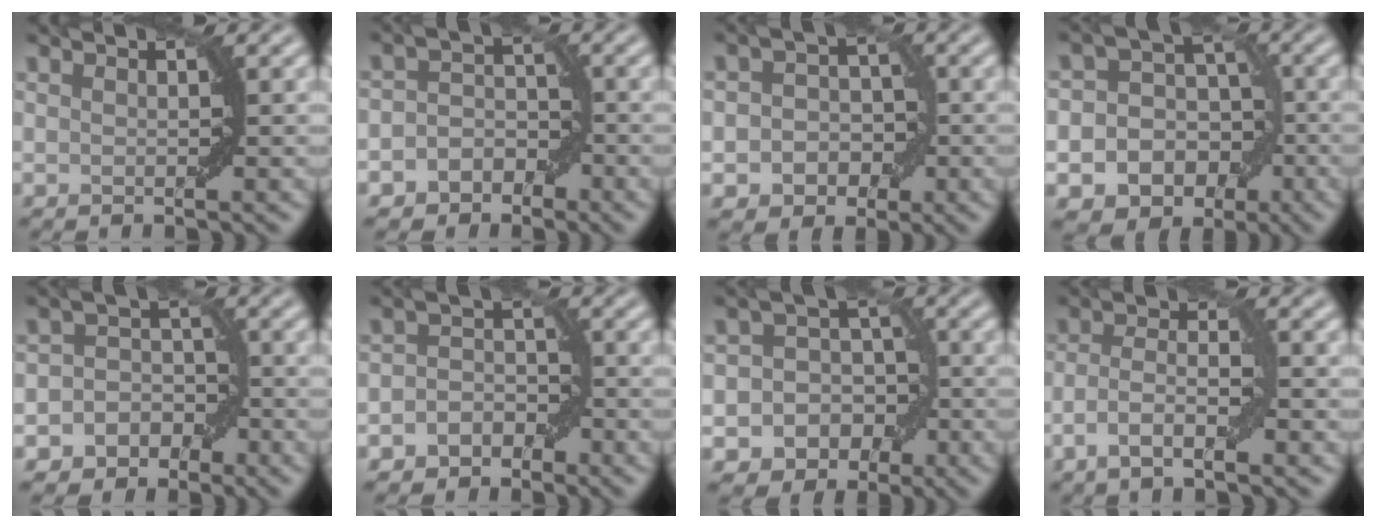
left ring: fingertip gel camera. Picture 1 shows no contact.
{"total": 3.9, "force": [-2.2, 3.1, 1.0], "torque": [0.023, 0.013, -0.049]}
{"total": 4.1, "force": [-1.2, 3.4, 1.9], "torque": [0.003, 0.000, -0.028]}
{"total": 11.4, "force": [-4.4, 9.9, 3.5], "torque": [-0.044, -0.009, -0.084]}
{"total": 5.5, "force": [-2.8, 4.7, 1.1], "torque": [0.011, 0.014, -0.063]}
{"total": 3.0, "force": [-1.8, 2.3, 0.8], "torque": [0.015, 0.007, -0.042]}
{"total": 7.4, "force": [-3.1, 6.4, 1.9], "torque": [-0.010, 0.008, -0.063]}
{"total": 3.5, "force": [-1.6, 0.9, 2.9], "torque": [-0.057, 0.005, -0.035]}